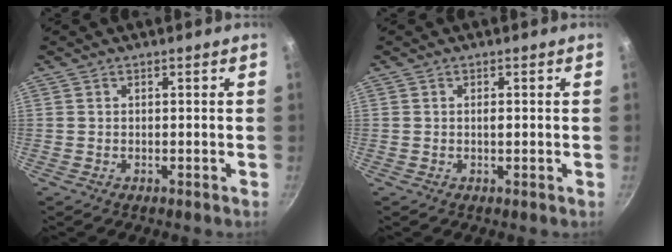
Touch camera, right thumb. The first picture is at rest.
{"total": 0.9, "force": [0.0, 0.3, 0.9], "torque": [-0.015, 0.001, -0.001]}